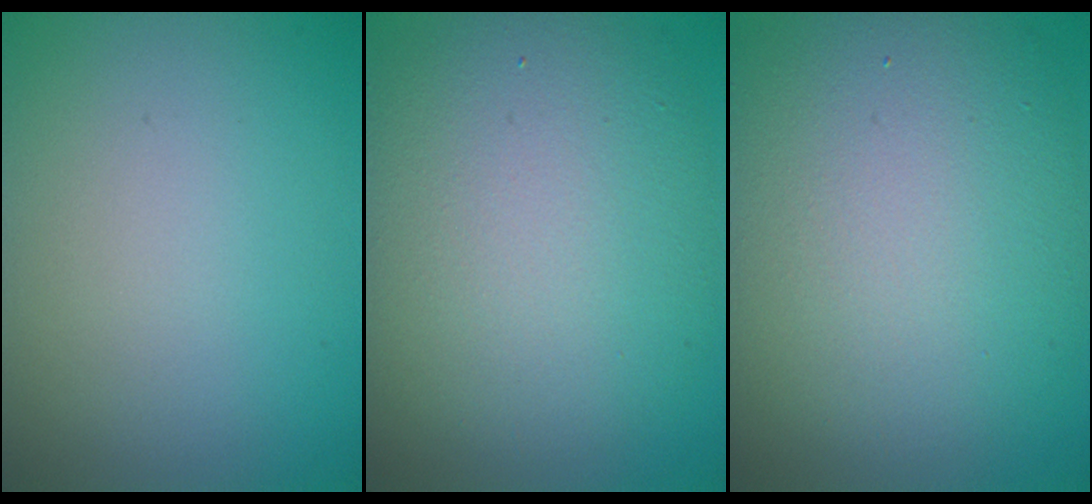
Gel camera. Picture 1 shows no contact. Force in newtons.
{"total": 9.9, "press": 9.9, "slide": 0.5}
{"total": 11.9, "press": 11.9, "slide": 0.7}